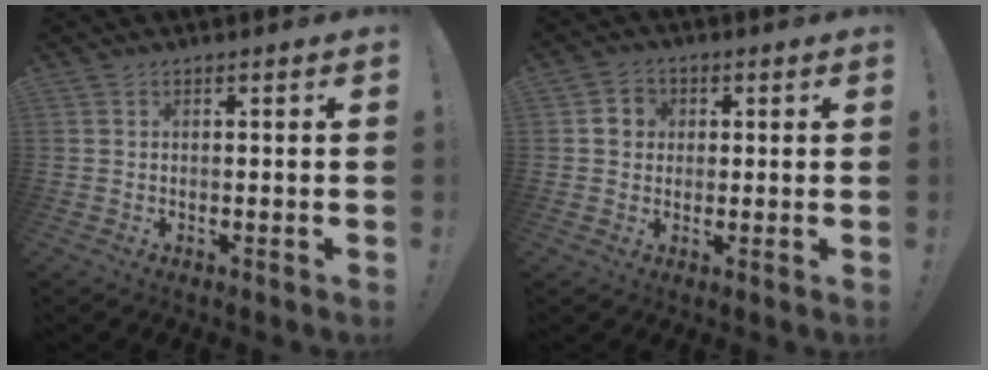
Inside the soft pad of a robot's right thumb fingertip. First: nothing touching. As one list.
[{"total": 5.0, "force": [0.7, 4.7, 1.8], "torque": [-0.029, 0.011, 0.014]}]